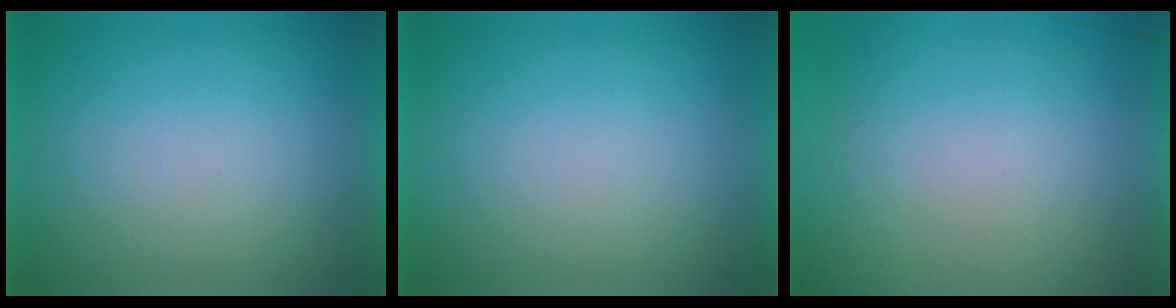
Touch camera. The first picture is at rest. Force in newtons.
{"total": 0.0}
{"total": 5.5}